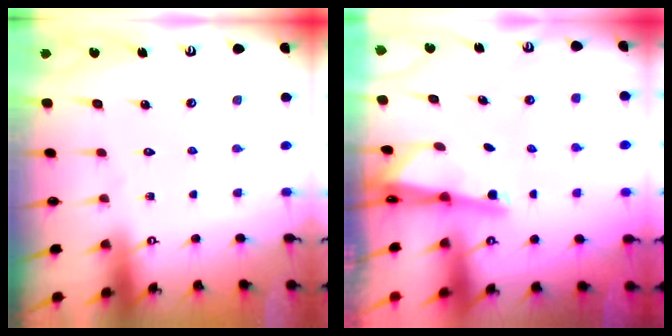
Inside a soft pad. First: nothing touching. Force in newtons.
{"total": 1.8, "press": 1.7, "slide": 0.4}